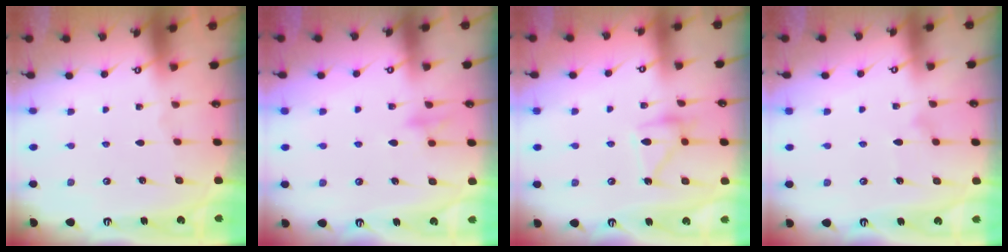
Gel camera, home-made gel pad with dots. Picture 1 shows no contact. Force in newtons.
{"total": 9.0, "press": 9.0, "slide": 0.8}
{"total": 13.5, "press": 13.5, "slide": 0.8}
{"total": 6.9, "press": 6.9, "slide": 0.4}